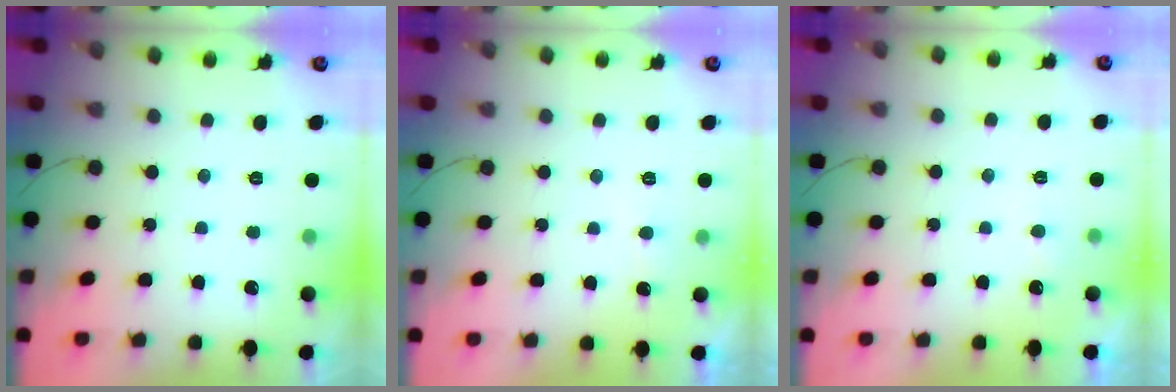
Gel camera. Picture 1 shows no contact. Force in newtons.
{"total": 3.5, "press": 3.5, "slide": 0.4}
{"total": 3.9, "press": 3.9, "slide": 0.3}